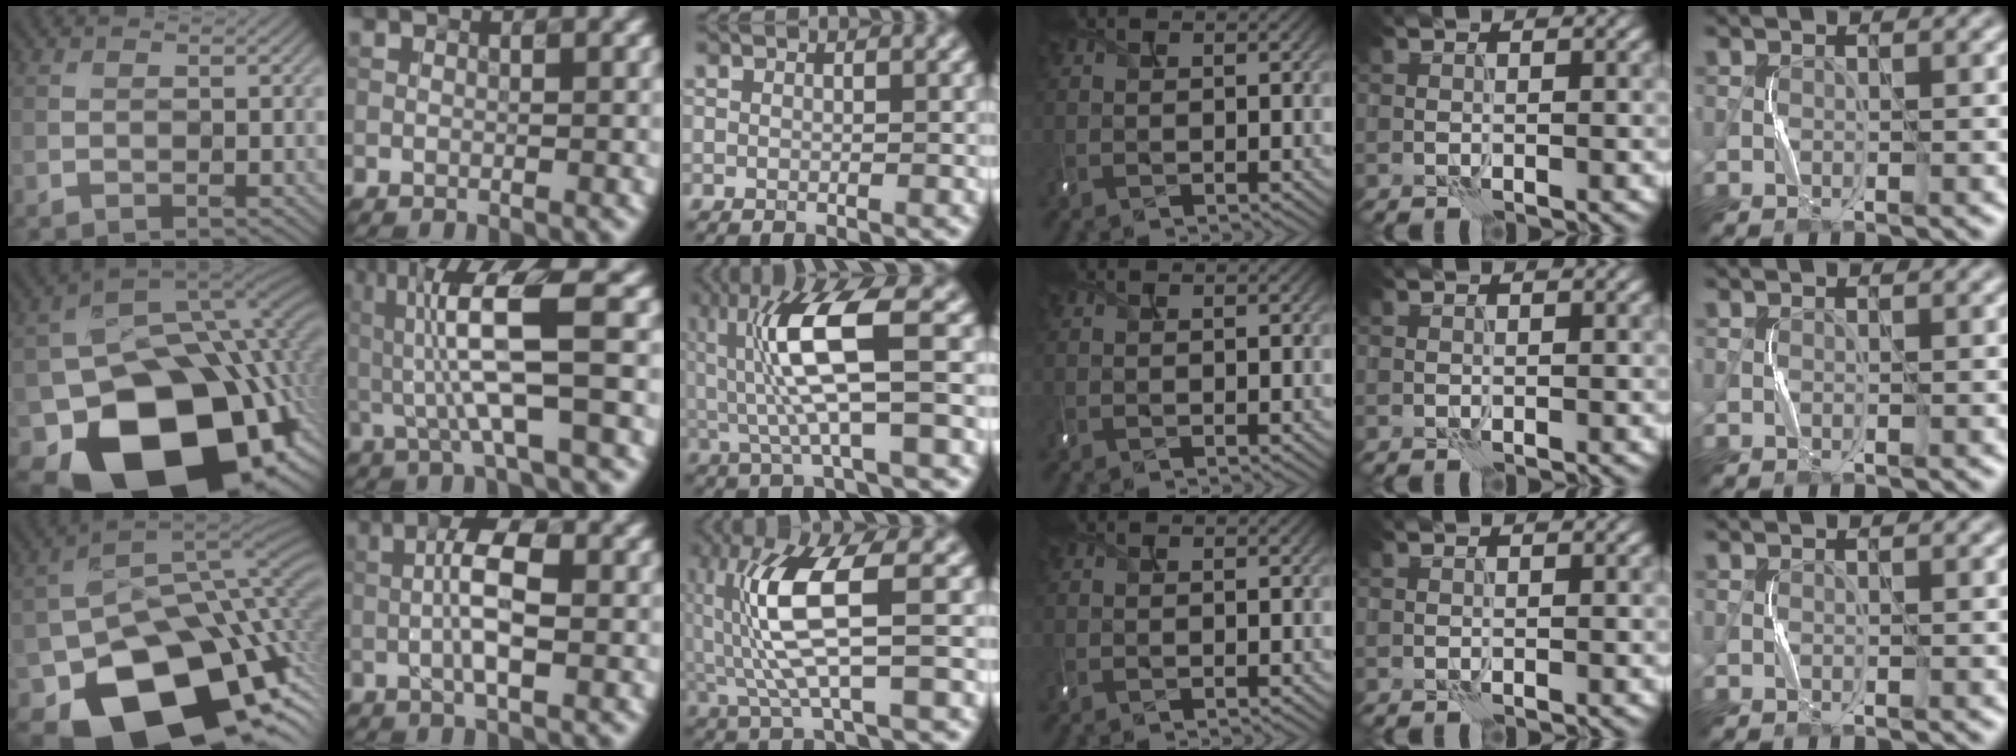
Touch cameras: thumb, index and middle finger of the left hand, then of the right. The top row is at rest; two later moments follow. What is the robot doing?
{"motion": "shake", "object": "tambourine"}